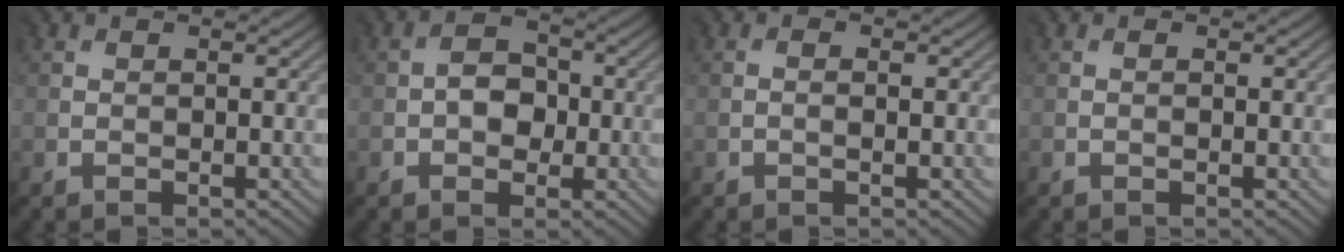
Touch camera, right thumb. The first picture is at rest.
{"total": 3.2, "force": [-0.7, 2.5, 1.8], "torque": [-0.024, 0.003, -0.016]}
{"total": 0.7, "force": [-0.3, 0.1, 0.6], "torque": [-0.014, 0.003, -0.008]}
{"total": 0.0}